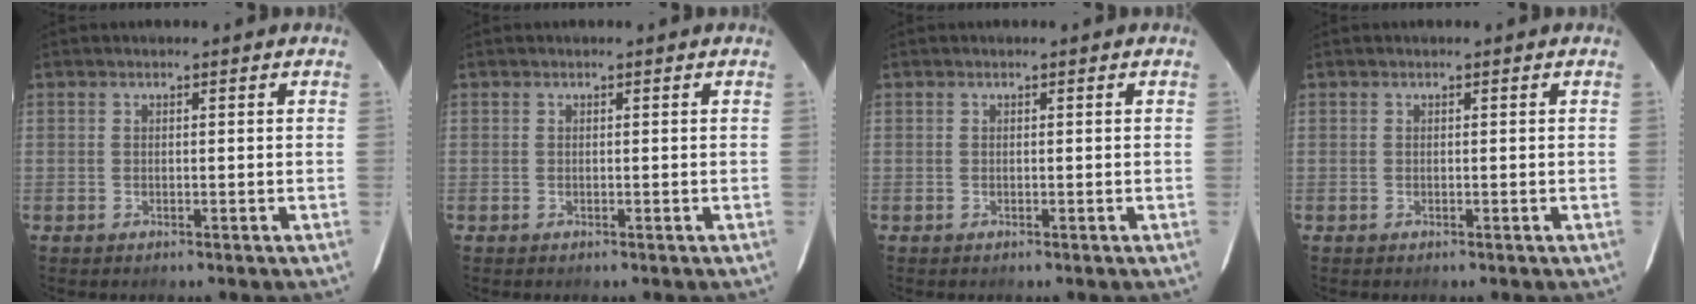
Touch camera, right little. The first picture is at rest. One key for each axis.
{"total": 0.0}
{"total": 0.0}
{"total": 0.0}